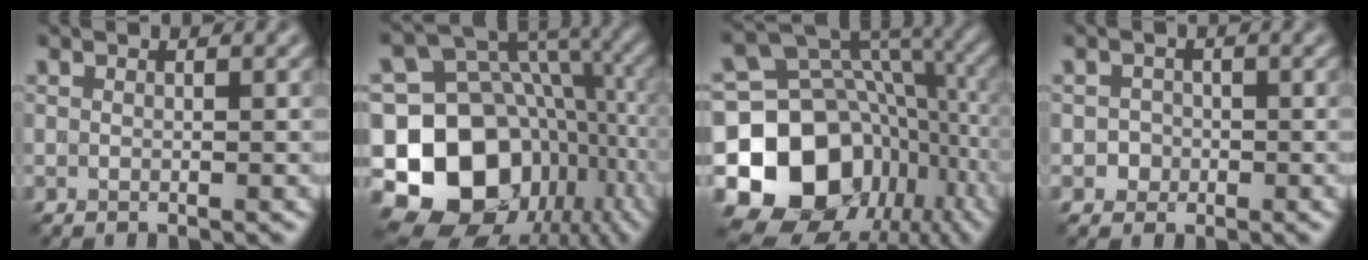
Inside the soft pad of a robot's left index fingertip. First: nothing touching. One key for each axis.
{"total": 17.1, "fx": -5.2, "fy": 13.3, "fz": 9.3, "tx": -0.168, "ty": 0.000, "tz": -0.087}
{"total": 16.4, "fx": -5.0, "fy": 12.6, "fz": 9.1, "tx": -0.176, "ty": -0.010, "tz": -0.082}
{"total": 1.3, "fx": -0.3, "fy": 1.3, "fz": 0.2, "tx": 0.012, "ty": 0.000, "tz": -0.009}